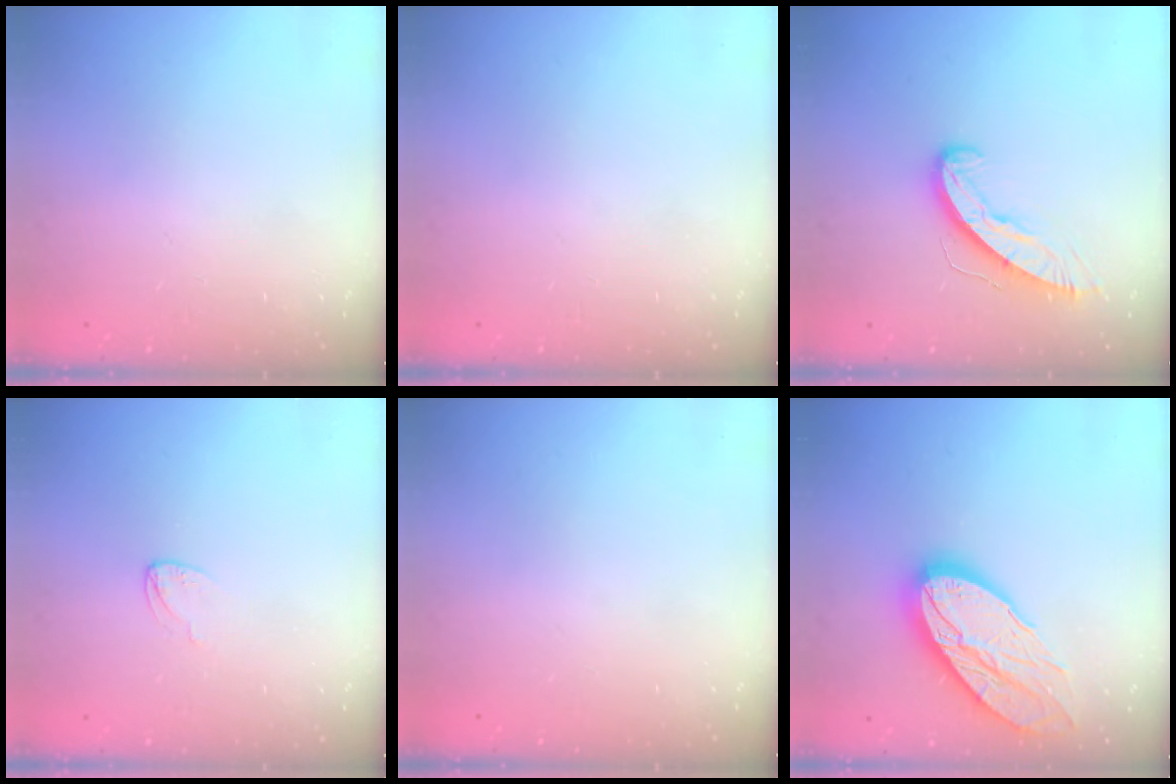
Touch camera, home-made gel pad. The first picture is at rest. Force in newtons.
{"total": 0.0}
{"total": 9.5, "press": 9.5, "slide": 0.4}
{"total": 3.2, "press": 3.2, "slide": 0.2}
{"total": 0.0}
{"total": 21.2, "press": 21.1, "slide": 2.0}